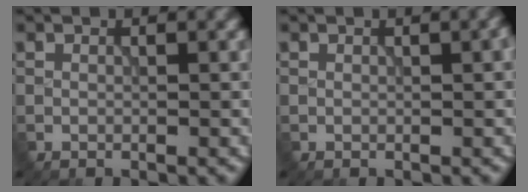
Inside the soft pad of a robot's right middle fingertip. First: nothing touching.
{"total": 1.4, "force": [0.1, 0.5, 1.3], "torque": [-0.008, -0.002, 0.009]}